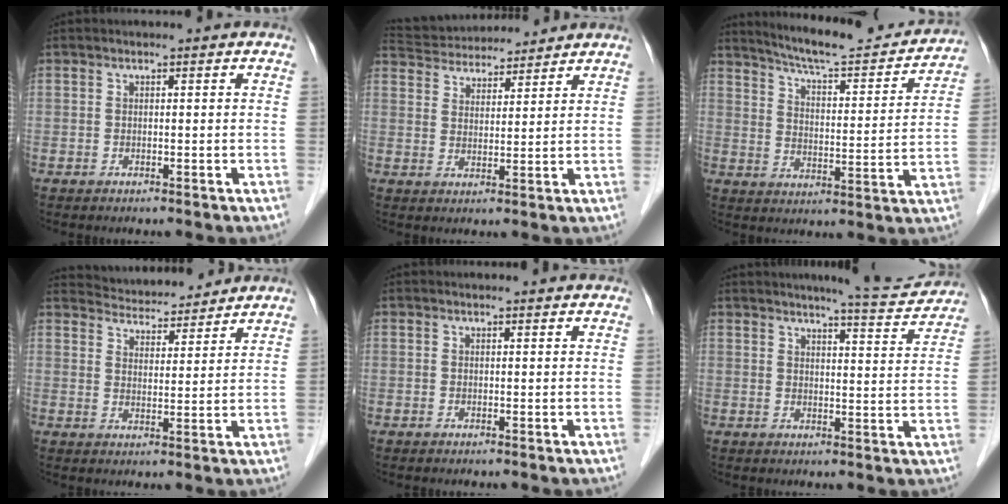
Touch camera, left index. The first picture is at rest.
{"total": 12.3, "force": [11.6, 2.6, 3.2], "torque": [-0.061, 0.037, 0.189]}
{"total": 17.9, "force": [16.7, 1.9, 6.1], "torque": [-0.093, -0.022, 0.228]}
{"total": 10.3, "force": [9.9, 1.7, 2.0], "torque": [-0.036, 0.014, 0.150]}
{"total": 2.5, "force": [2.4, 0.3, 0.4], "torque": [-0.012, 0.008, 0.022]}
{"total": 8.6, "force": [8.3, 0.1, 2.2], "torque": [-0.036, -0.016, 0.098]}